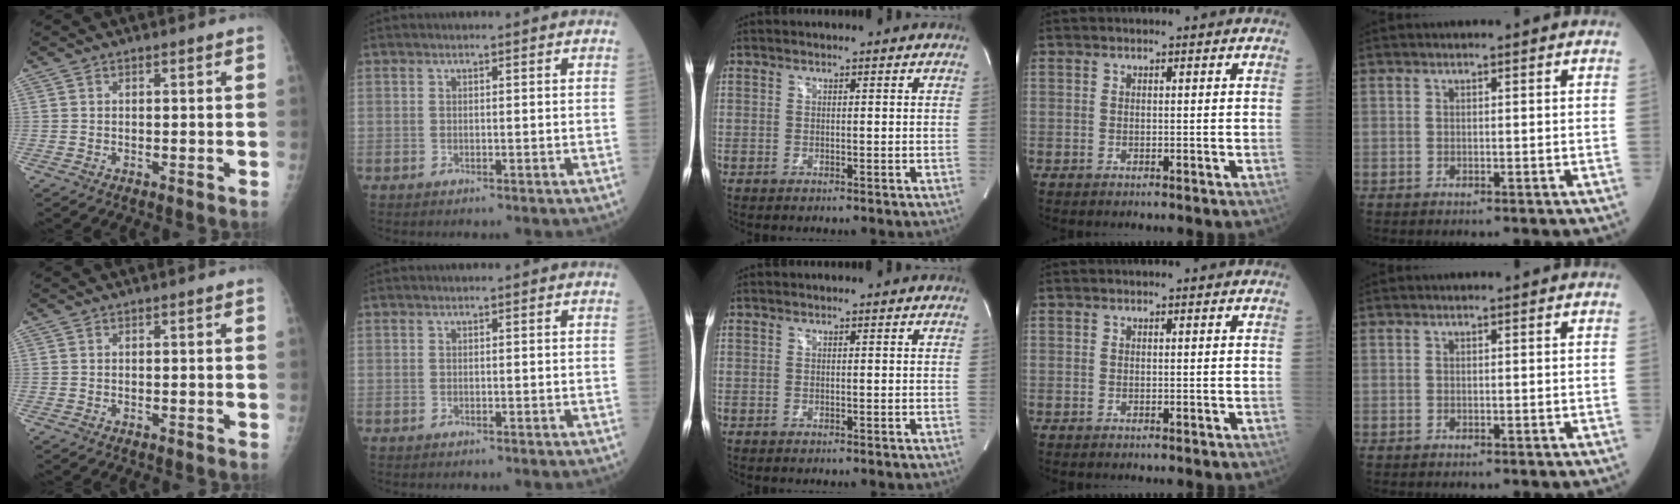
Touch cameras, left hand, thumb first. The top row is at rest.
{}